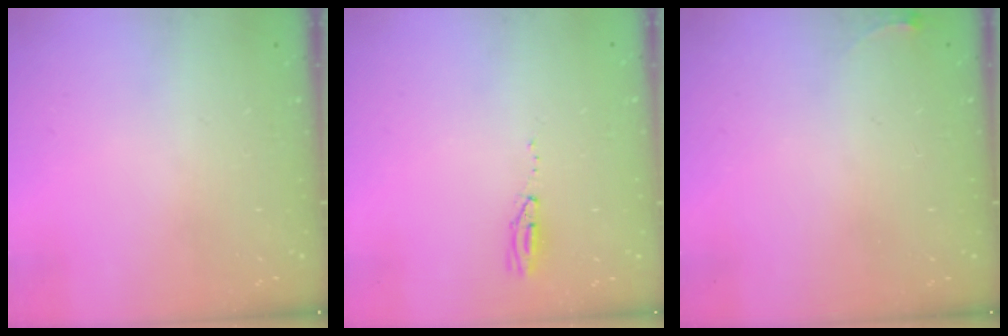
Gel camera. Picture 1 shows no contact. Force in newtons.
{"total": 4.2, "press": 2.6, "slide": 3.3}
{"total": 2.8, "press": 2.8, "slide": 0.4}